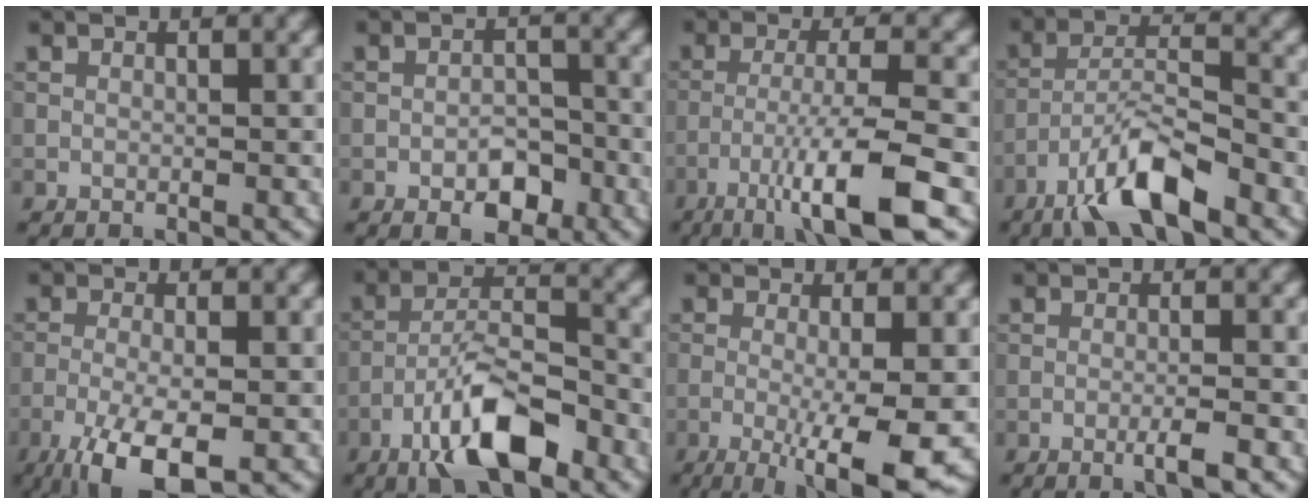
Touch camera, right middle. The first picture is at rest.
{"total": 3.4, "force": [-1.7, 1.9, 2.4], "torque": [-0.033, 0.000, -0.025]}
{"total": 8.5, "force": [-4.5, 1.2, 7.1], "torque": [-0.116, 0.004, -0.084]}
{"total": 7.3, "force": [-5.0, 1.7, 5.1], "torque": [-0.094, 0.007, -0.096]}
{"total": 6.6, "force": [-3.6, 2.0, 5.2], "torque": [-0.108, -0.010, -0.069]}
{"total": 8.7, "force": [-5.1, 2.8, 6.5], "torque": [-0.110, 0.015, -0.097]}
{"total": 8.0, "force": [-2.3, 1.6, 7.5], "torque": [-0.111, -0.013, -0.036]}
{"total": 2.3, "force": [-1.1, 0.2, 2.1], "torque": [-0.030, 0.003, -0.024]}